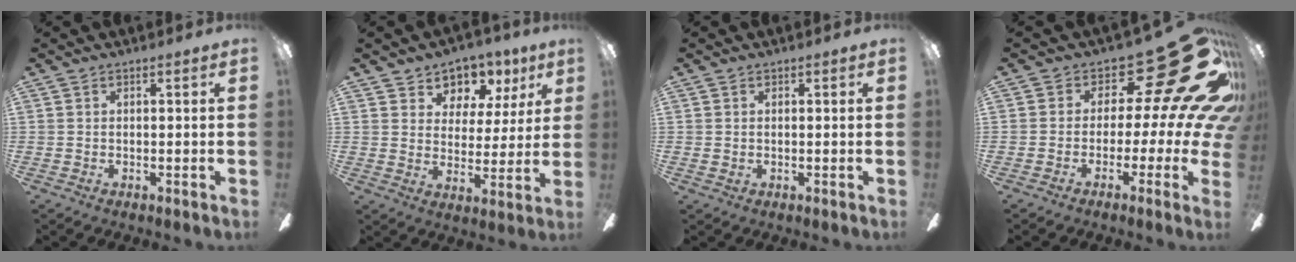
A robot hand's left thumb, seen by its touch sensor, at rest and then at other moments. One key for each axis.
{"total": 7.5, "fx": 5.3, "fy": 5.2, "fz": 1.3, "tx": -0.022, "ty": -0.045, "tz": 0.098}
{"total": 0.6, "fx": 0.2, "fy": 0.5, "fz": 0.1, "tx": -0.003, "ty": 0.003, "tz": 0.004}
{"total": 22.5, "fx": 9.8, "fy": 8.7, "fz": 18.3, "tx": -0.243, "ty": -0.073, "tz": 0.172}